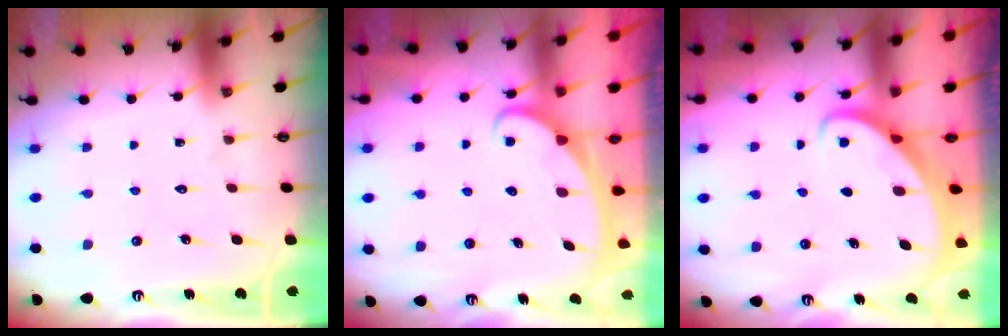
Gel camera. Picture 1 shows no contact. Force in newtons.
{"total": 2.5, "press": 2.5, "slide": 0.3}
{"total": 2.2, "press": 2.2, "slide": 0.3}